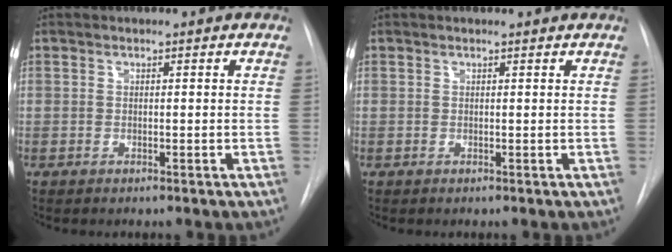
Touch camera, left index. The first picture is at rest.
{"total": 1.1, "force": [1.1, 0.0, 0.1], "torque": [-0.009, 0.006, 0.013]}